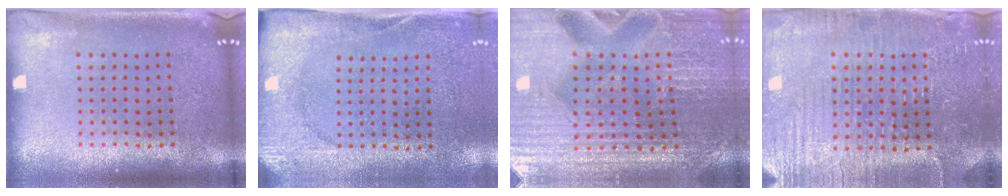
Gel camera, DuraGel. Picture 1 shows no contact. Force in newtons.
{"total": 2.7, "press": 2.2, "slide": 1.7}
{"total": 3.4, "press": 3.3, "slide": 0.3}
{"total": 4.0, "press": 3.9, "slide": 0.9}